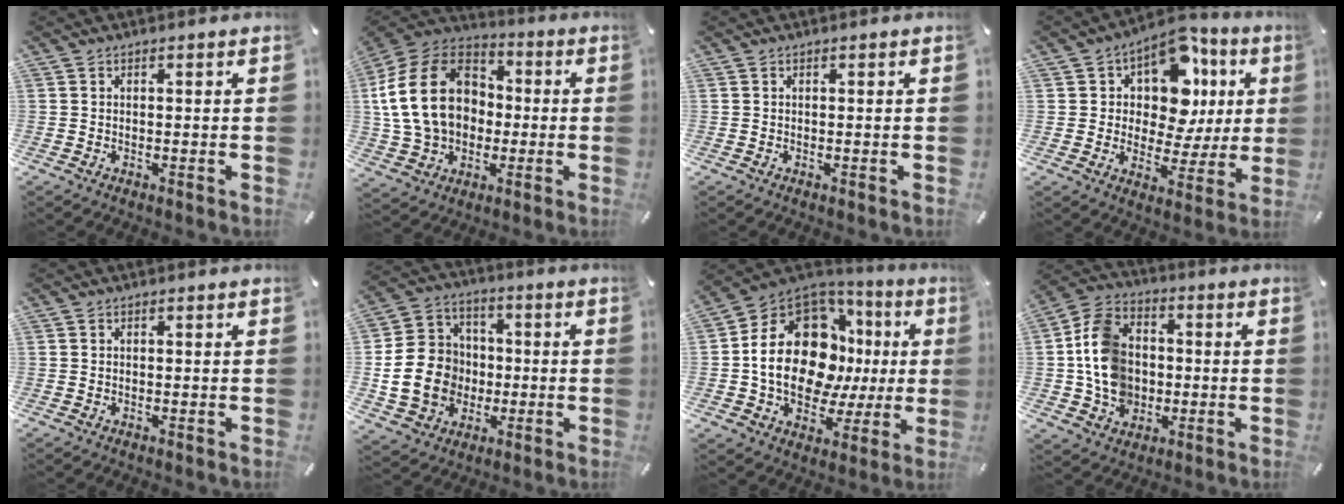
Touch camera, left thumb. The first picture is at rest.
{"total": 21.0, "force": [-0.1, 16.8, 12.7], "torque": [-0.272, 0.016, -0.002]}
{"total": 0.0}
{"total": 13.7, "force": [5.8, 9.3, 8.1], "torque": [-0.125, -0.043, 0.105]}
{"total": 0.0}
{"total": 16.2, "force": [-2.5, 14.2, 7.4], "torque": [-0.156, 0.021, -0.040]}
{"total": 22.3, "force": [2.3, 16.4, 15.0], "torque": [-0.269, -0.008, 0.049]}
{"total": 13.6, "force": [-1.3, 11.6, 7.0], "torque": [-0.156, 0.022, -0.020]}